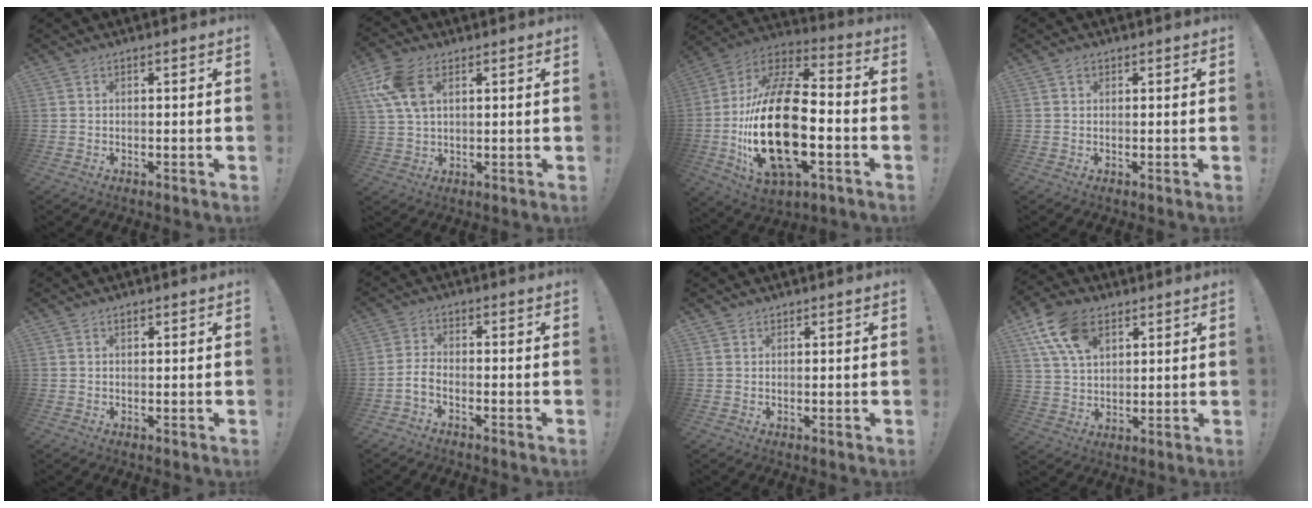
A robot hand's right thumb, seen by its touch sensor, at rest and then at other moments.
{"total": 10.8, "force": [4.4, 6.0, 7.8], "torque": [-0.163, -0.004, 0.086]}
{"total": 29.3, "force": [-4.7, 14.5, 25.1], "torque": [-0.503, 0.022, -0.072]}
{"total": 1.3, "force": [0.9, 0.8, 0.4], "torque": [-0.003, 0.000, 0.015]}
{"total": 0.8, "force": [0.6, 0.4, 0.3], "torque": [-0.003, -0.001, 0.011]}
{"total": 3.7, "force": [-2.3, 1.1, 2.6], "torque": [-0.058, 0.001, -0.042]}
{"total": 1.1, "force": [0.9, 0.6, 0.0], "torque": [0.006, -0.003, 0.018]}
{"total": 14.0, "force": [7.3, 8.7, 8.2], "torque": [-0.141, -0.018, 0.142]}